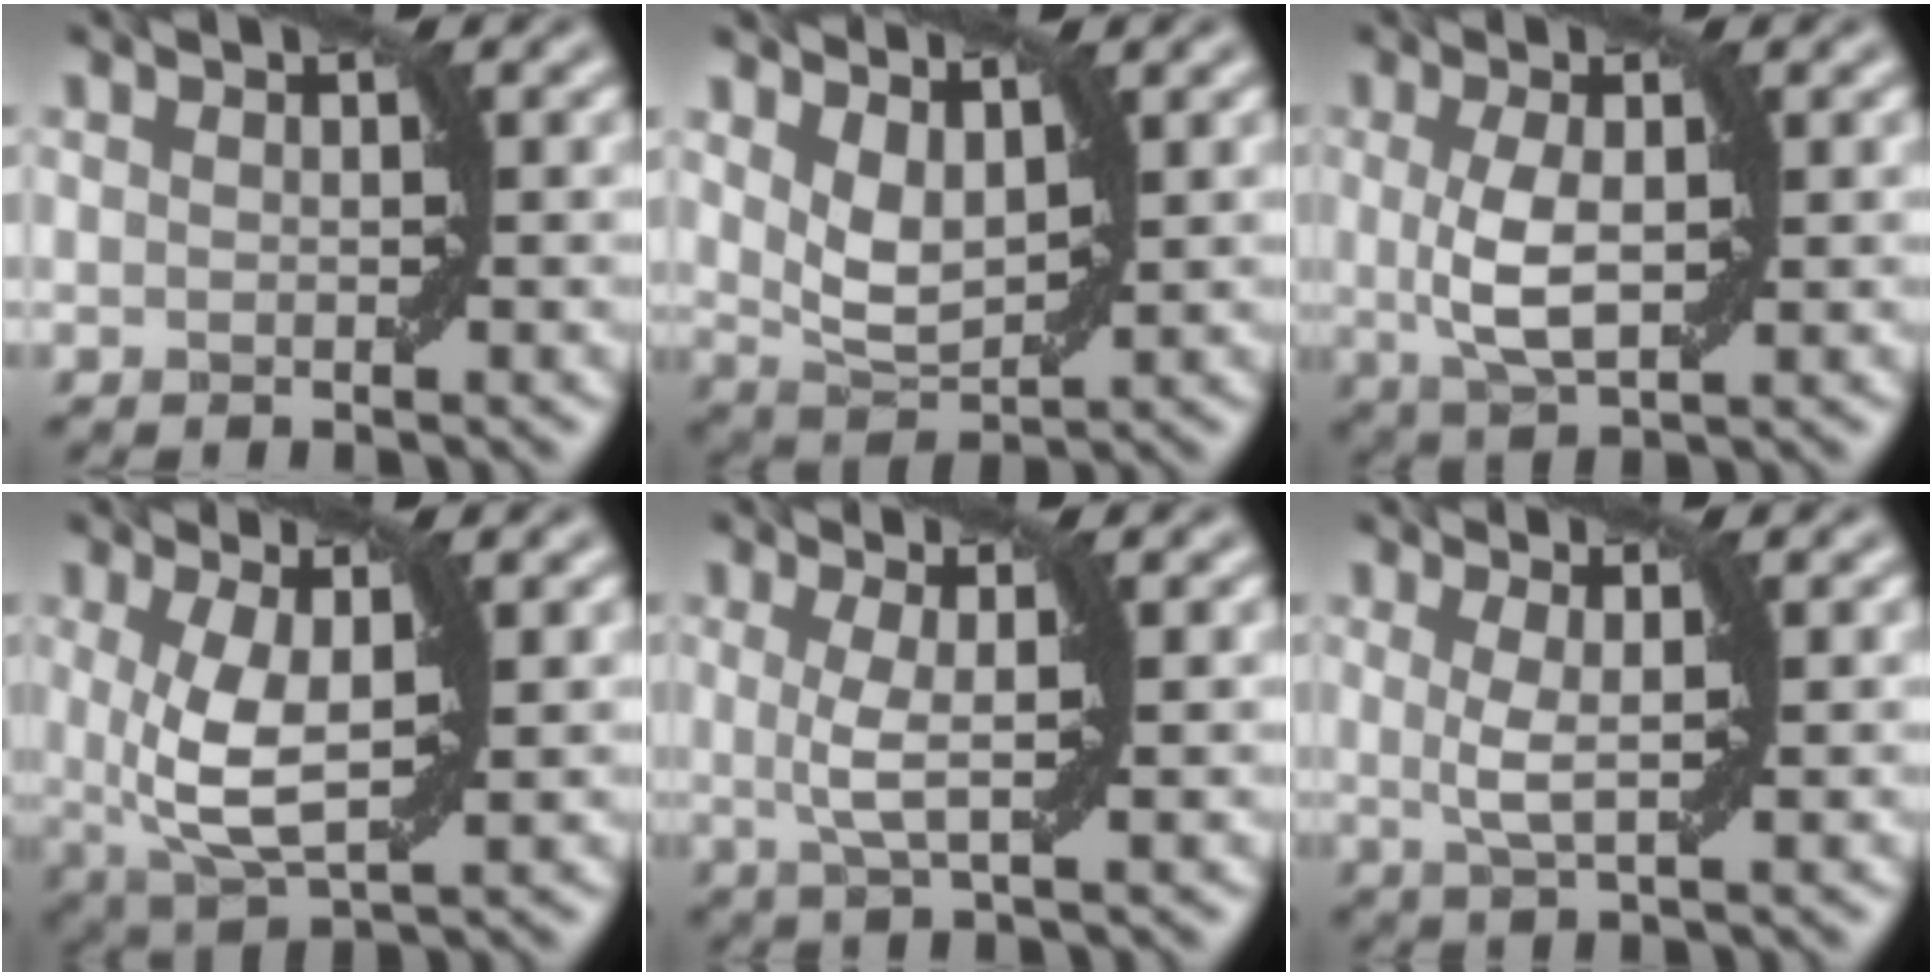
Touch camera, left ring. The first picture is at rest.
{"total": 3.3, "force": [1.6, 1.6, 2.4], "torque": [-0.056, -0.004, 0.032]}
{"total": 3.7, "force": [0.2, 1.2, 3.5], "torque": [-0.081, 0.002, 0.004]}
{"total": 5.2, "force": [0.5, 1.7, 4.9], "torque": [-0.107, -0.010, 0.011]}
{"total": 2.5, "force": [0.3, 0.2, 2.5], "torque": [-0.052, -0.005, 0.004]}
{"total": 2.0, "force": [0.5, 0.1, 1.9], "torque": [-0.042, -0.004, 0.009]}